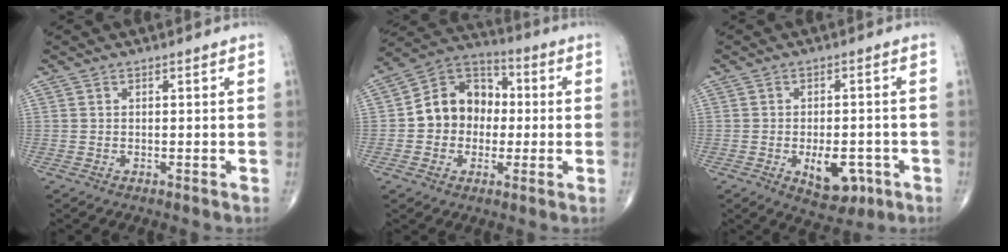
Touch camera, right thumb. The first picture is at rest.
{"total": 12.7, "force": [-0.2, 10.5, 7.2], "torque": [-0.079, 0.034, -0.014]}
{"total": 7.9, "force": [-2.8, 4.5, 5.9], "torque": [-0.066, 0.009, -0.028]}